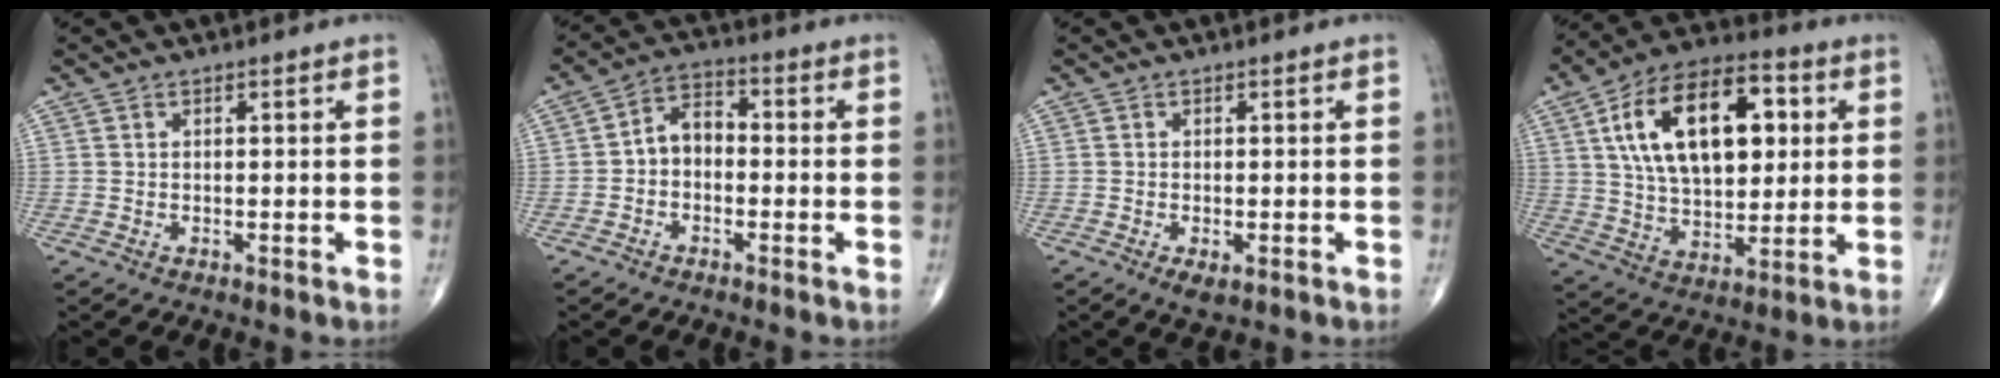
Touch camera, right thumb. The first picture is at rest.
{"total": 5.8, "force": [-1.0, 4.1, 3.9], "torque": [-0.052, 0.026, -0.033]}
{"total": 2.4, "force": [-1.0, 1.1, 1.9], "torque": [-0.034, -0.004, -0.014]}
{"total": 22.2, "force": [5.8, 12.2, 17.7], "torque": [-0.270, 0.002, 0.094]}